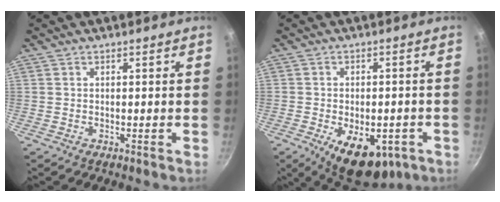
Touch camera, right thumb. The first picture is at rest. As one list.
[{"total": 14.0, "force": [-6.1, 7.6, 10.0], "torque": [-0.141, 0.005, -0.073]}]